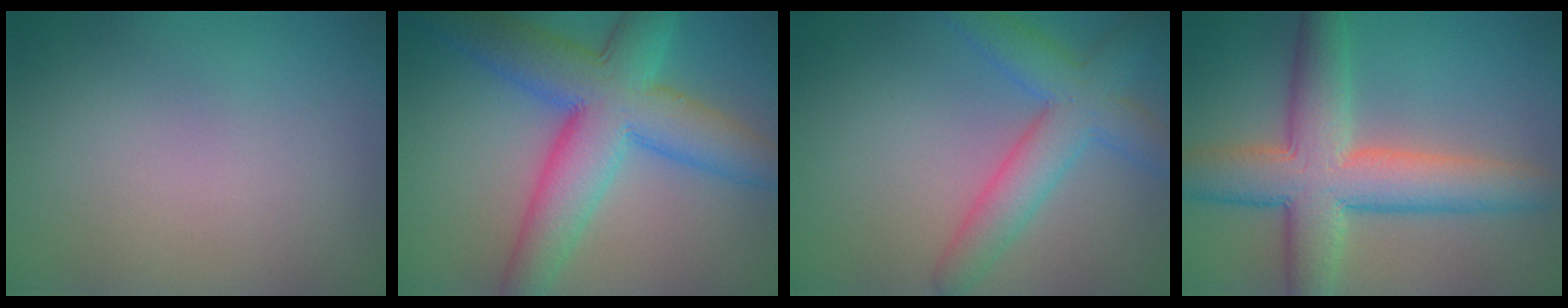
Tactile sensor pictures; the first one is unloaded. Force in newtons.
{"total": 9.9, "press": 9.9, "slide": 0.4}
{"total": 5.6, "press": 5.6, "slide": 0.2}
{"total": 8.9, "press": 8.9, "slide": 0.3}